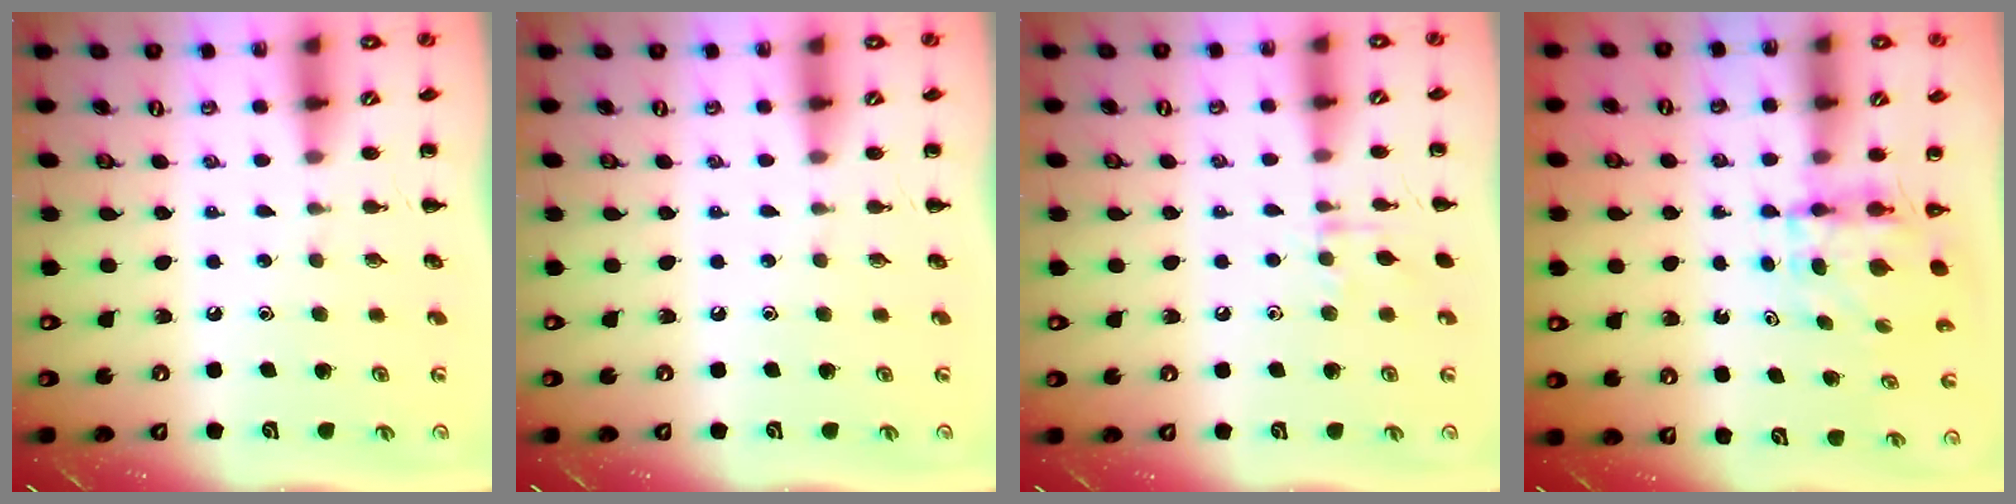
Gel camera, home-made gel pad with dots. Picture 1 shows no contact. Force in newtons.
{"total": 0.0}
{"total": 6.5, "press": 6.5, "slide": 1.1}
{"total": 3.9, "press": 3.9, "slide": 0.3}